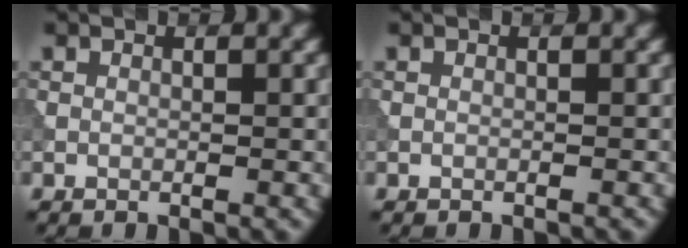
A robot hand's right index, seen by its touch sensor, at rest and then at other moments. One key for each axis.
{"total": 0.6, "fx": -0.6, "fy": 0.1, "fz": 0.1, "tx": 0.002, "ty": 0.000, "tz": -0.008}